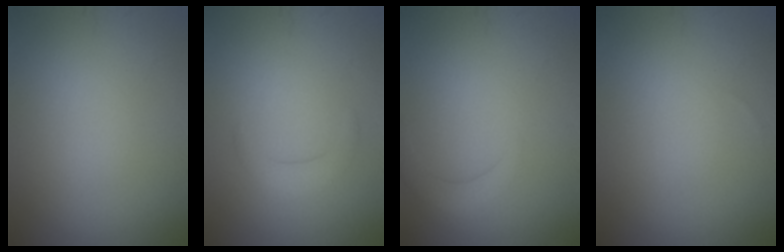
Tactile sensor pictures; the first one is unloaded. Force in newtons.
{"total": 1.9, "press": 1.9, "slide": 0.2}
{"total": 2.1, "press": 2.1, "slide": 0.2}
{"total": 0.0}